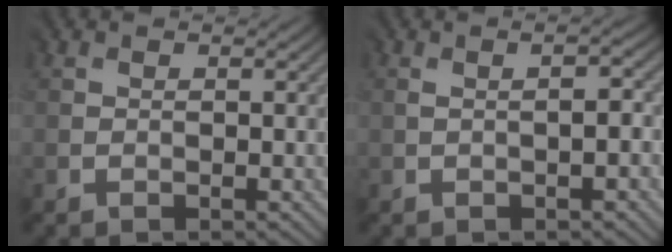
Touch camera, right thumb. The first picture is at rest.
{"total": 1.8, "force": [-0.4, 0.0, 1.7], "torque": [-0.025, 0.002, -0.001]}